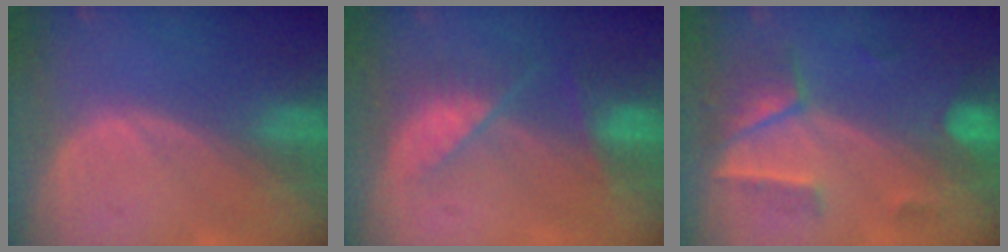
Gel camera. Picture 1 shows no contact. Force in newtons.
{"total": 7.1, "press": 6.3, "slide": 3.2}
{"total": 7.2, "press": 6.4, "slide": 3.4}